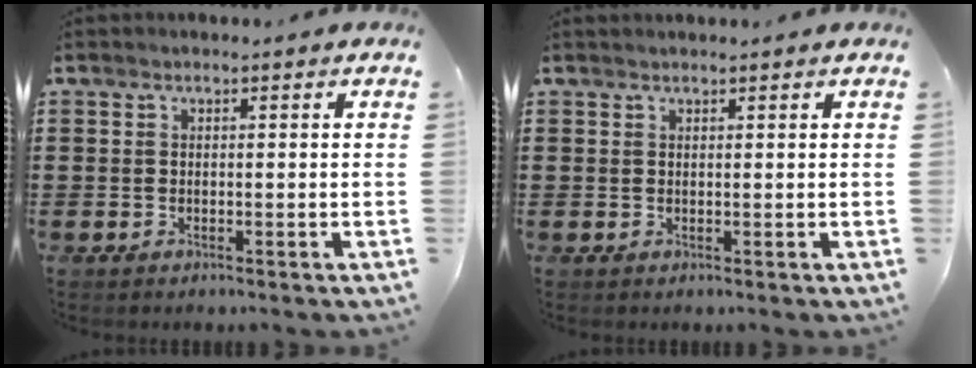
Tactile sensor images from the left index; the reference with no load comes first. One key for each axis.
{"total": 0.6, "fx": 0.6, "fy": 0.0, "fz": 0.1, "tx": -0.003, "ty": -0.001, "tz": 0.011}